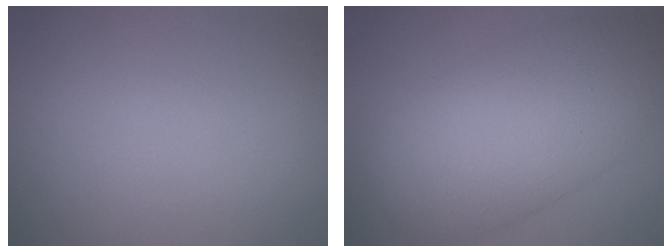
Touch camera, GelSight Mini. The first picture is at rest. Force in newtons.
{"total": 11.3, "press": 11.3, "slide": 0.4}